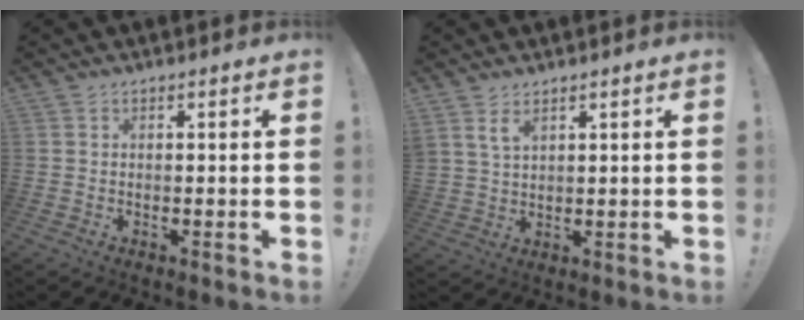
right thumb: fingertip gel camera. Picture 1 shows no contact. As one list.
[{"total": 4.5, "force": [3.1, 2.0, 2.5], "torque": [-0.042, -0.017, 0.059]}]